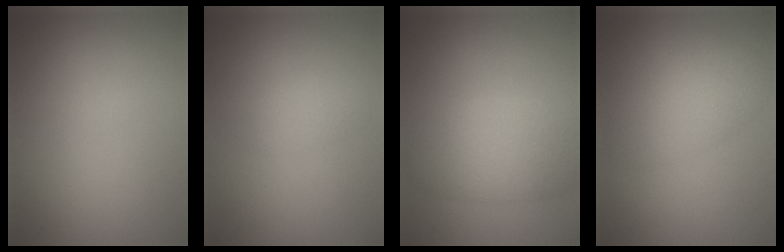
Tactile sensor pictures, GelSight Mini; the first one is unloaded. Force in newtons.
{"total": 1.3, "press": 1.3, "slide": 0.0}
{"total": 5.6, "press": 5.6, "slide": 0.2}
{"total": 3.5, "press": 3.5, "slide": 0.1}